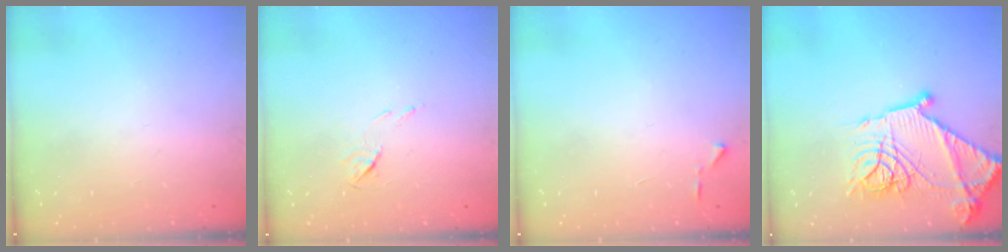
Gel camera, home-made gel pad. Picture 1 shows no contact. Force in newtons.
{"total": 5.1, "press": 5.0, "slide": 0.8}
{"total": 4.1, "press": 4.0, "slide": 0.5}
{"total": 21.3, "press": 21.2, "slide": 1.6}